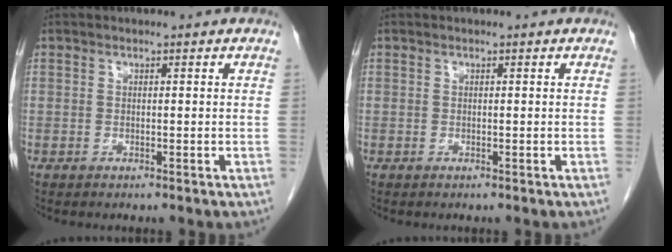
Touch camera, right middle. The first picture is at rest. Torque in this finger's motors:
{"motor_torque": [0.00, 0.00, 0.00, 0.01]}